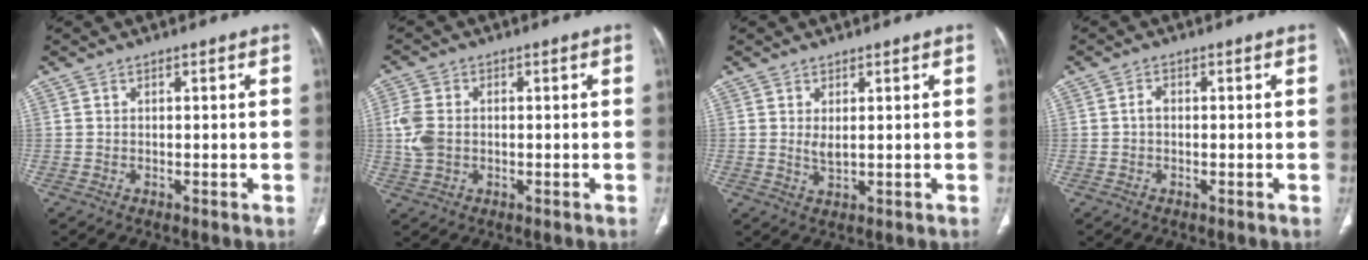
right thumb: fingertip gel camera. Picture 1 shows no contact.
{"total": 5.6, "force": [0.0, 4.1, 3.8], "torque": [-0.096, 0.004, 0.001]}
{"total": 2.1, "force": [0.6, 0.9, 1.8], "torque": [-0.035, -0.010, 0.016]}
{"total": 1.3, "force": [-0.2, 0.9, 1.0], "torque": [-0.014, 0.003, -0.006]}